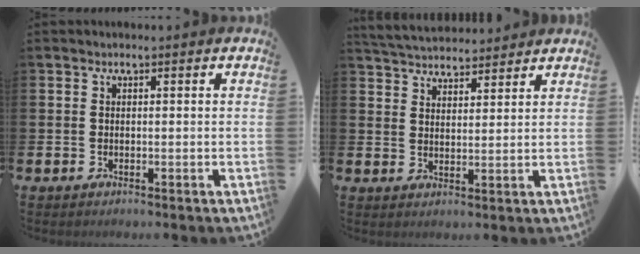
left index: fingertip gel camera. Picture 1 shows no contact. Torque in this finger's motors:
{"motor_torque": [1.08, -1.06, 0.10, 0.11]}